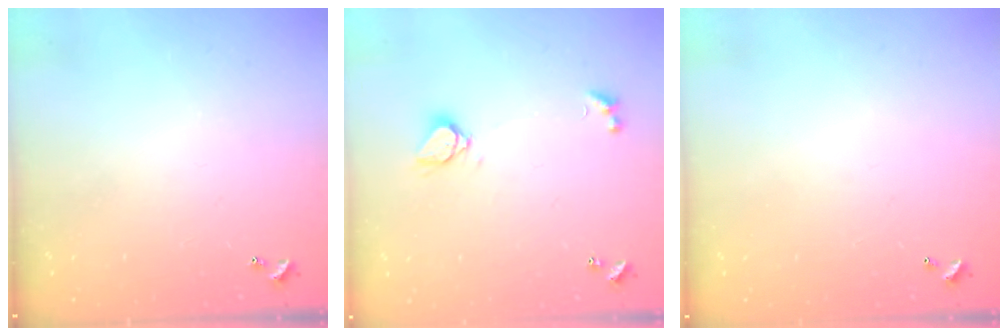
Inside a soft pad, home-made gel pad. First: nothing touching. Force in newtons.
{"total": 2.1, "press": 2.0, "slide": 0.5}
{"total": 2.8, "press": 2.8, "slide": 0.1}